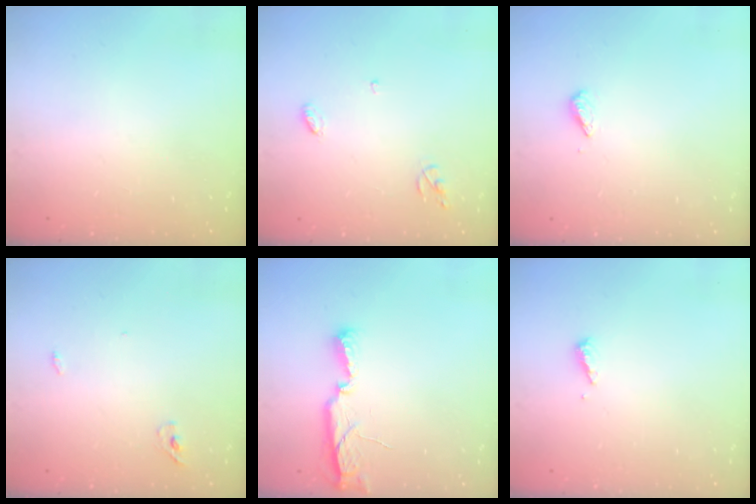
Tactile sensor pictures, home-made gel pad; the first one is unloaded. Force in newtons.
{"total": 4.7, "press": 4.7, "slide": 0.1}
{"total": 2.9, "press": 2.9, "slide": 0.4}
{"total": 6.0, "press": 2.8, "slide": 5.3}
{"total": 9.5, "press": 8.0, "slide": 5.2}
{"total": 3.6, "press": 3.6, "slide": 0.4}